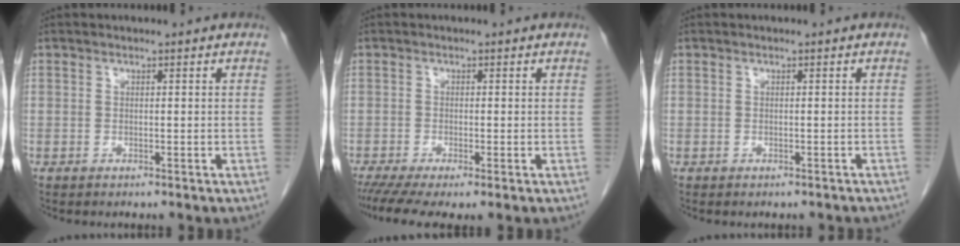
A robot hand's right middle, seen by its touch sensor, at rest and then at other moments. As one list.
[{"total": 6.3, "force": [-4.4, 1.0, 4.4], "torque": [-0.069, -0.018, -0.075]}, {"total": 2.2, "force": [-2.0, 0.7, 0.8], "torque": [-0.013, -0.003, -0.022]}]